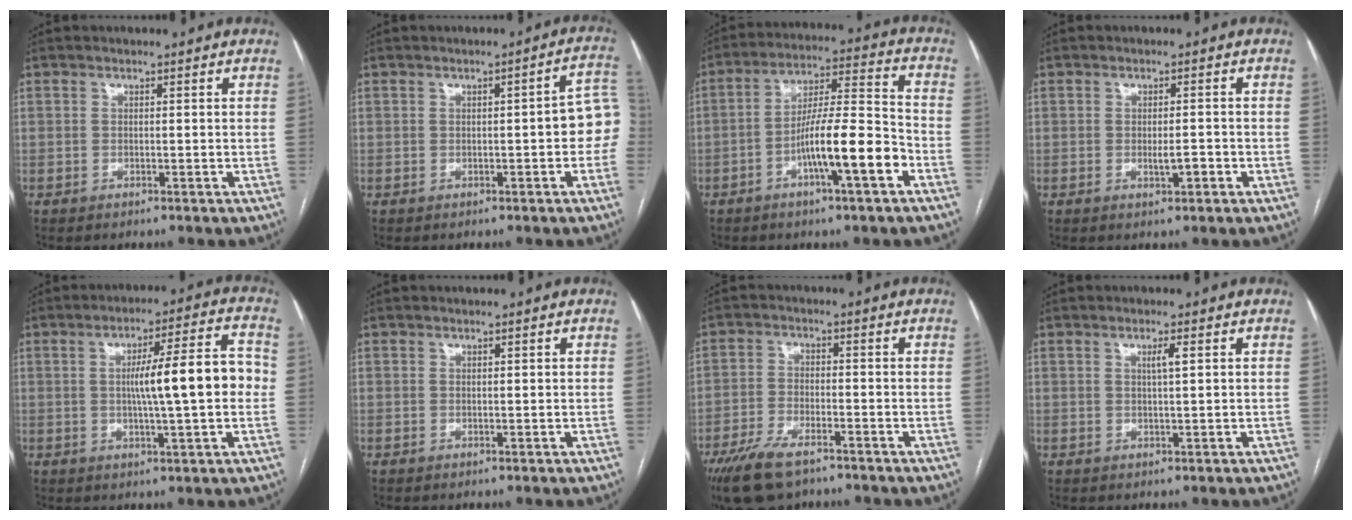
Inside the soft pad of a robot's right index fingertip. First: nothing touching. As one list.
[{"total": 5.8, "force": [-0.4, 1.3, 5.7], "torque": [-0.056, 0.022, -0.008]}, {"total": 12.4, "force": [-5.0, 0.9, 11.3], "torque": [-0.192, 0.010, -0.084]}, {"total": 2.4, "force": [-0.7, 0.6, 2.2], "torque": [-0.036, 0.000, -0.009]}, {"total": 11.8, "force": [0.2, 1.0, 11.7], "torque": [-0.176, 0.022, 0.002]}, {"total": 0.0}, {"total": 8.4, "force": [-6.0, 2.9, 5.2], "torque": [-0.104, -0.015, -0.106]}, {"total": 1.9, "force": [0.7, 0.0, 1.8], "torque": [-0.032, -0.001, 0.012]}]